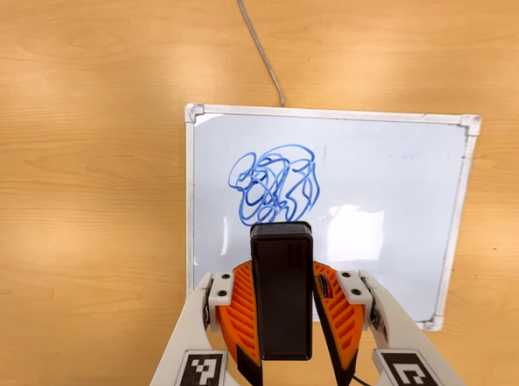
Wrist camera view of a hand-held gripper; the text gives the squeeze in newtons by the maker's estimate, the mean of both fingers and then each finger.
{"total": 7.5, "left": 6.6, "right": 8.4}